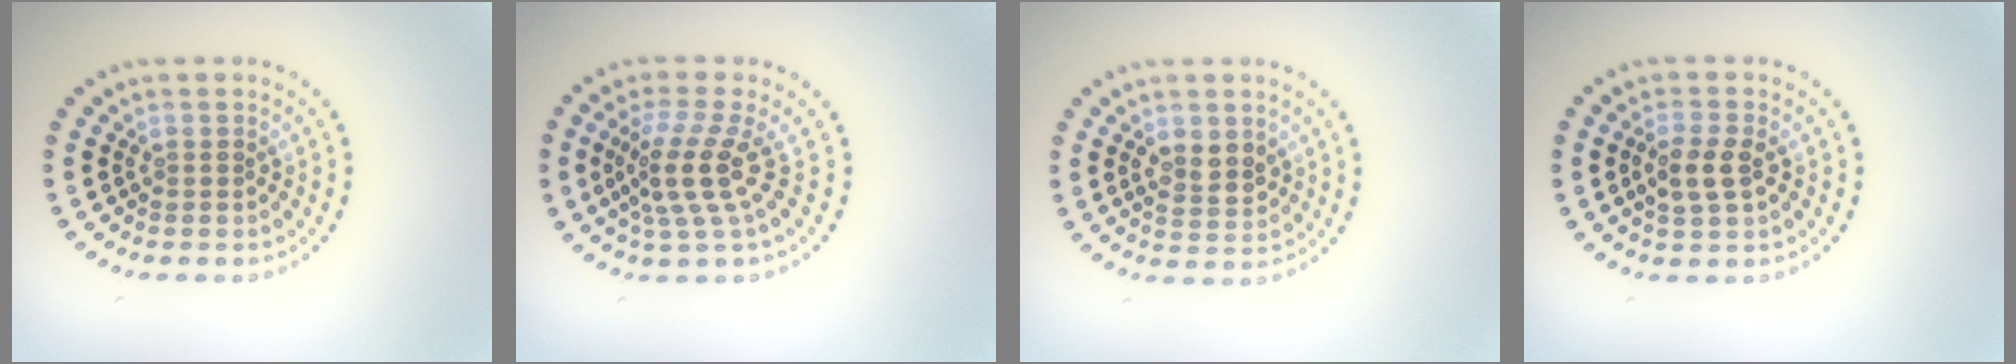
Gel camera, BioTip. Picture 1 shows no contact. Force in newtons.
{"total": 4.0, "press": 2.8, "slide": 2.9}
{"total": 2.6, "press": 2.5, "slide": 0.4}
{"total": 2.7, "press": 2.6, "slide": 0.6}